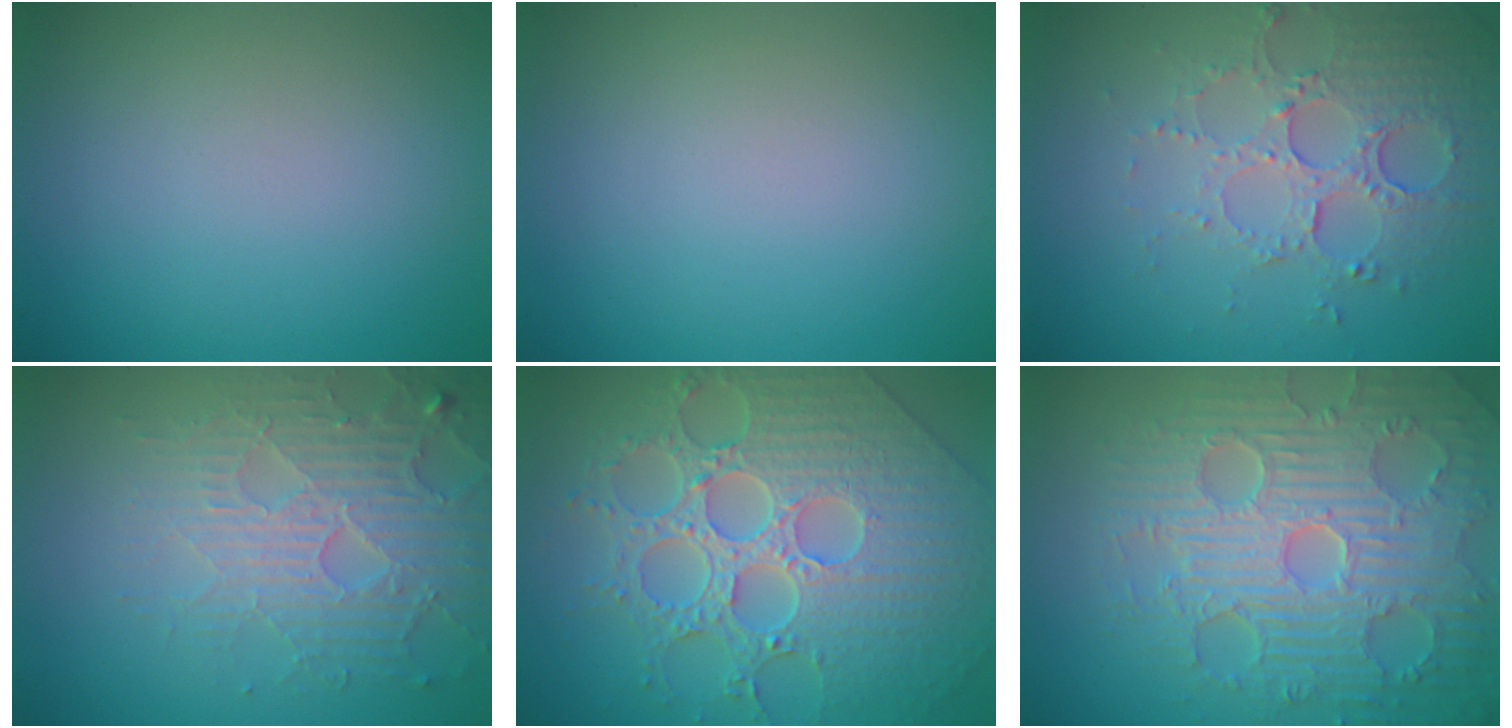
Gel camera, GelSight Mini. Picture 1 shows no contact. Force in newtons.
{"total": 0.0}
{"total": 5.3, "press": 3.8, "slide": 3.7}
{"total": 4.2, "press": 4.2, "slide": 0.7}
{"total": 9.8, "press": 7.2, "slide": 6.6}
{"total": 9.6, "press": 6.7, "slide": 6.9}